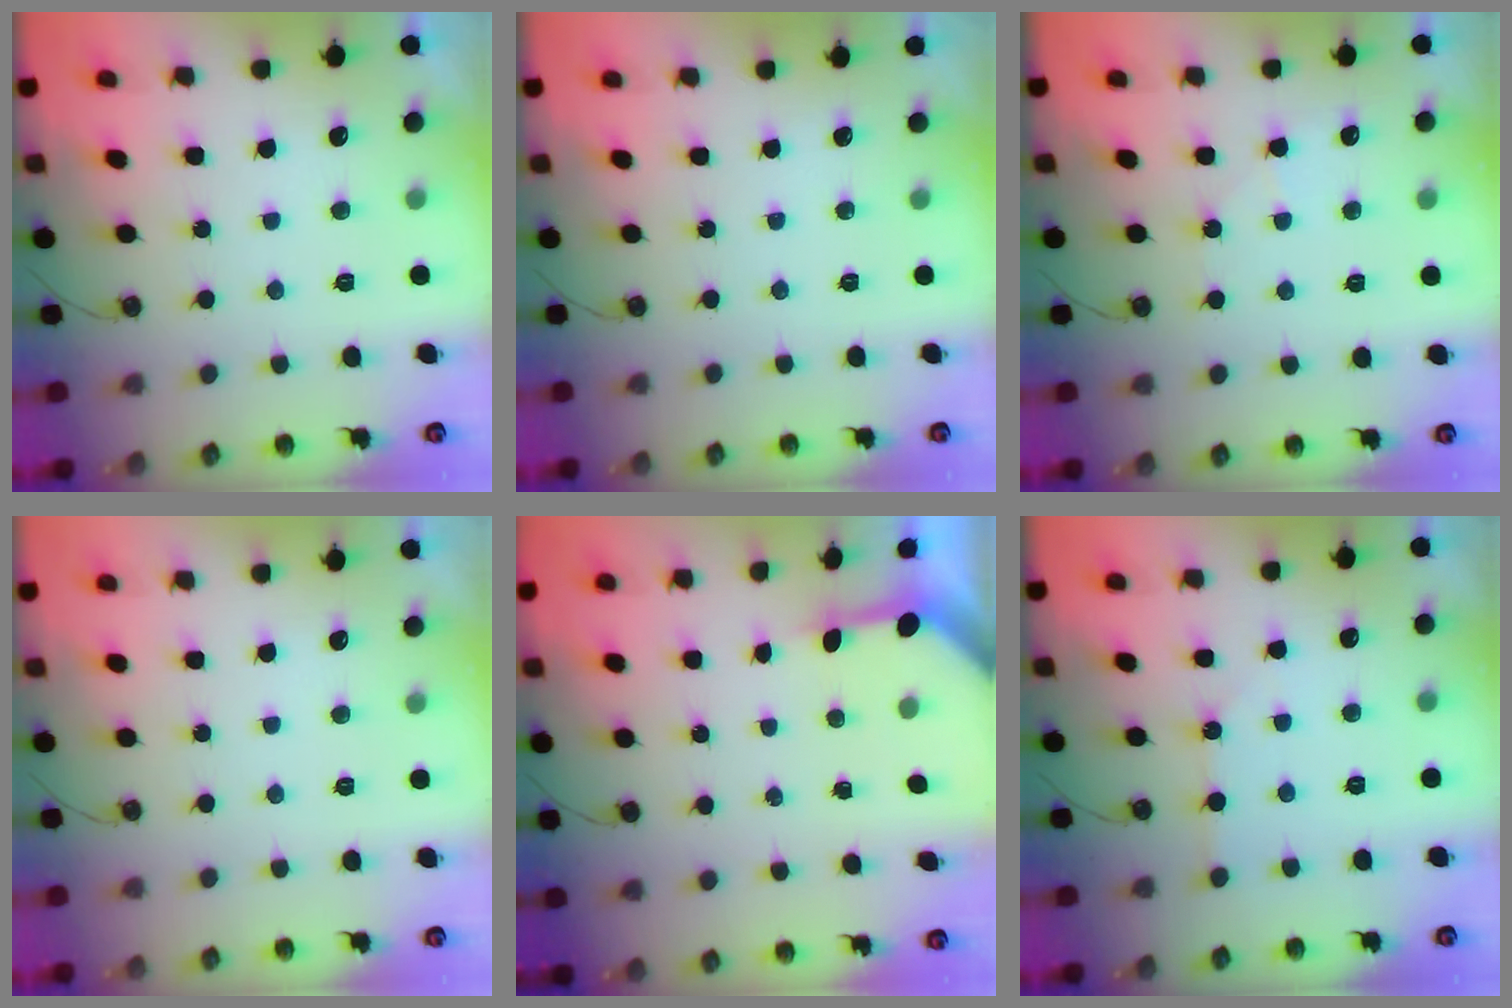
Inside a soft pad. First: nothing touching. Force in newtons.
{"total": 0.0}
{"total": 4.8, "press": 4.7, "slide": 0.7}
{"total": 0.0}
{"total": 3.3, "press": 3.3, "slide": 0.3}
{"total": 2.3, "press": 2.3, "slide": 0.3}